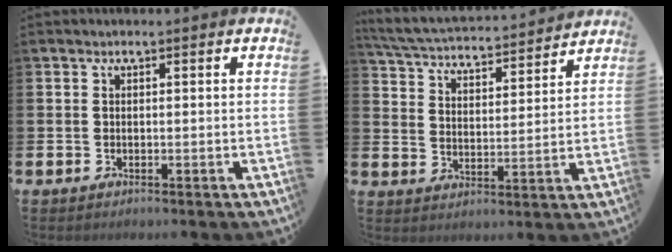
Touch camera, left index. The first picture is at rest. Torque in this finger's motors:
{"motor_torque": [0.18, -1.08, 0.46, 0.18]}